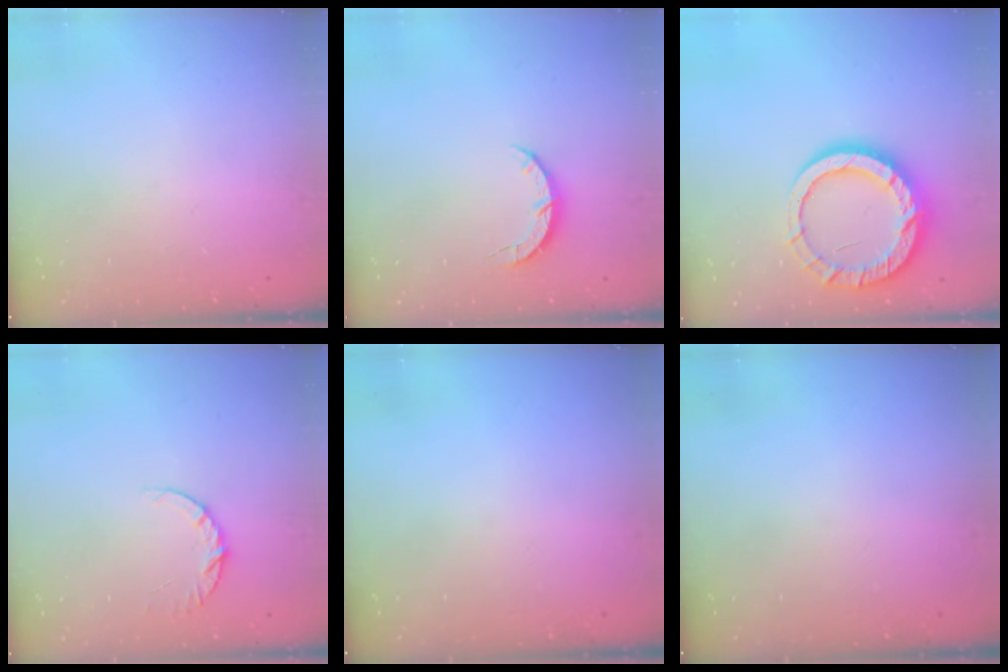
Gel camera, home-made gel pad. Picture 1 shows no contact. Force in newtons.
{"total": 4.4, "press": 4.4, "slide": 0.5}
{"total": 15.1, "press": 15.0, "slide": 1.1}
{"total": 6.3, "press": 6.3, "slide": 0.6}
{"total": 0.0}
{"total": 0.0}